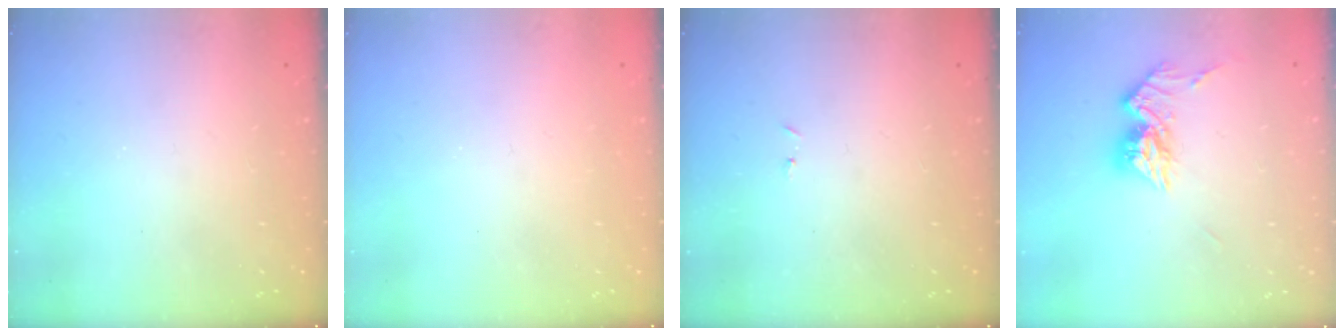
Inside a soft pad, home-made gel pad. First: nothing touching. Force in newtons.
{"total": 0.0}
{"total": 2.9, "press": 2.9, "slide": 0.4}
{"total": 11.6, "press": 11.6, "slide": 0.8}